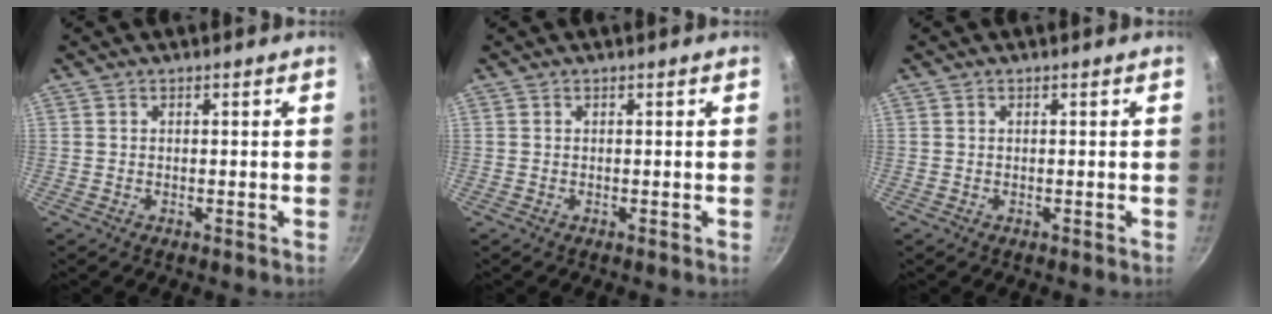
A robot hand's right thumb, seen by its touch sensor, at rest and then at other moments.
{"total": 0.0}
{"total": 0.0}